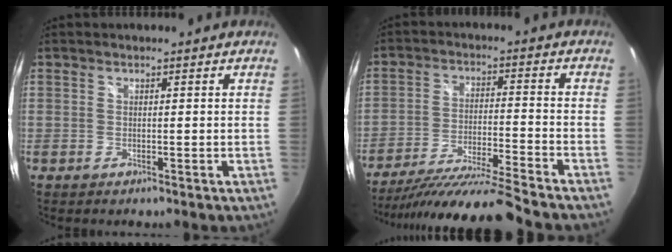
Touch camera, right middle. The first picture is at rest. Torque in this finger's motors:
{"motor_torque": [1.13, -1.01, 0.28, 0.11]}